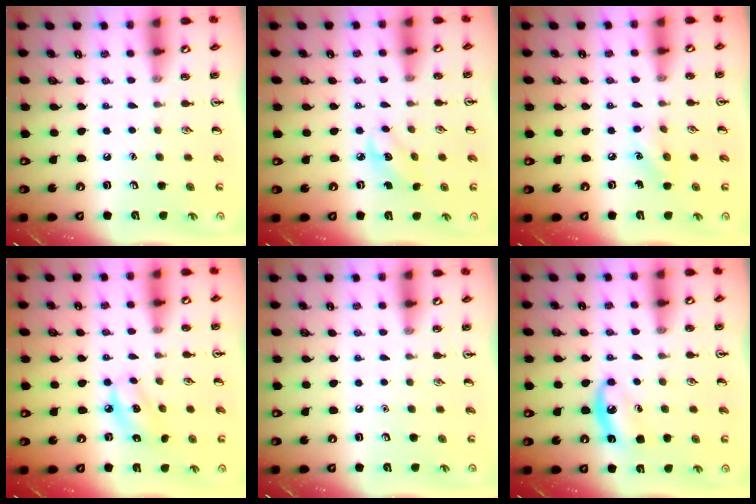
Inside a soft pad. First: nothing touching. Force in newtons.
{"total": 2.9, "press": 2.8, "slide": 0.7}
{"total": 5.7, "press": 5.4, "slide": 1.9}
{"total": 6.1, "press": 6.0, "slide": 1.2}
{"total": 0.0}
{"total": 6.8, "press": 6.5, "slide": 2.0}